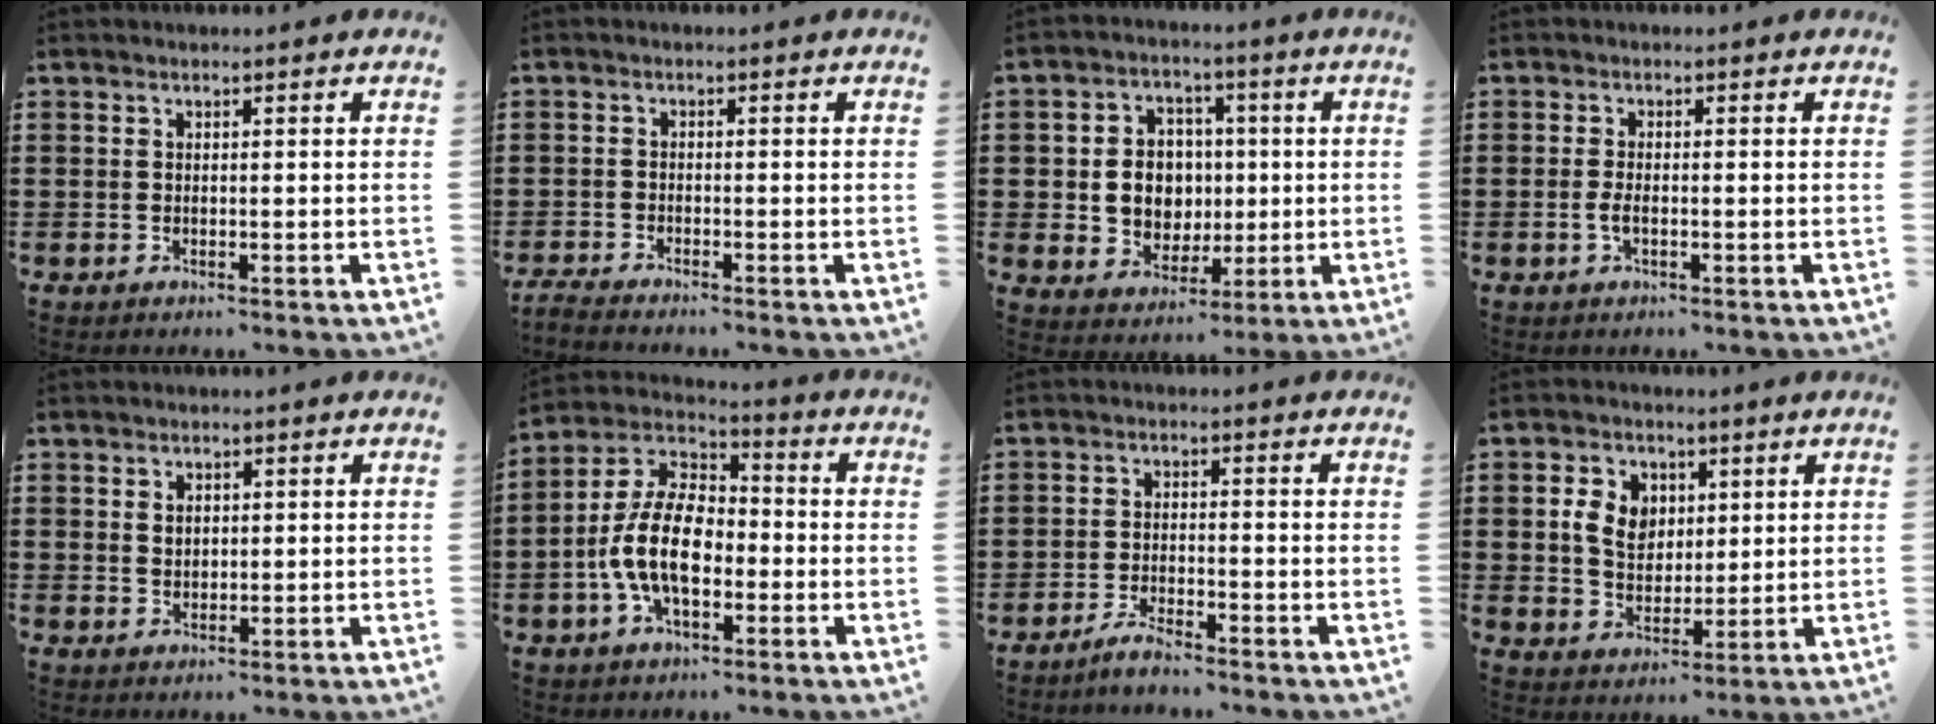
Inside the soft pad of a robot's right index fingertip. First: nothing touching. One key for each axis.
{"total": 1.7, "fx": -1.7, "fy": -0.2, "fz": -0.1, "tx": 0.001, "ty": 0.002, "tz": -0.036}
{"total": 7.1, "fx": 0.3, "fy": 6.5, "fz": 2.8, "tx": -0.063, "ty": 0.012, "tz": 0.007}
{"total": 1.9, "fx": -0.5, "fy": 0.6, "fz": 1.8, "tx": -0.040, "ty": -0.003, "tz": -0.012}
{"total": 1.4, "fx": 0.6, "fy": 1.1, "fz": 0.7, "tx": -0.015, "ty": 0.006, "tz": 0.011}
{"total": 11.7, "fx": -2.8, "fy": 6.2, "fz": 9.5, "tx": -0.226, "ty": 0.002, "tz": -0.058}
{"total": 2.9, "fx": -2.8, "fy": 0.0, "fz": 0.8, "tx": -0.014, "ty": 0.007, "tz": -0.055}
{"total": 6.4, "fx": 1.6, "fy": 5.2, "fz": 3.4, "tx": -0.085, "ty": 0.011, "tz": 0.022}